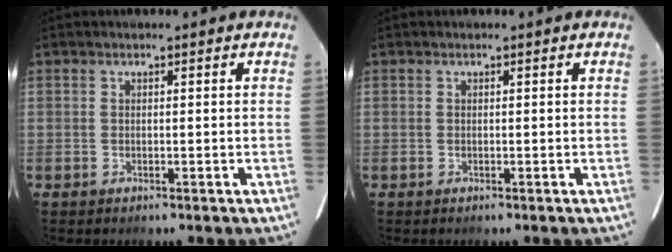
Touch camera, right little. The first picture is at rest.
{"total": 0.0}